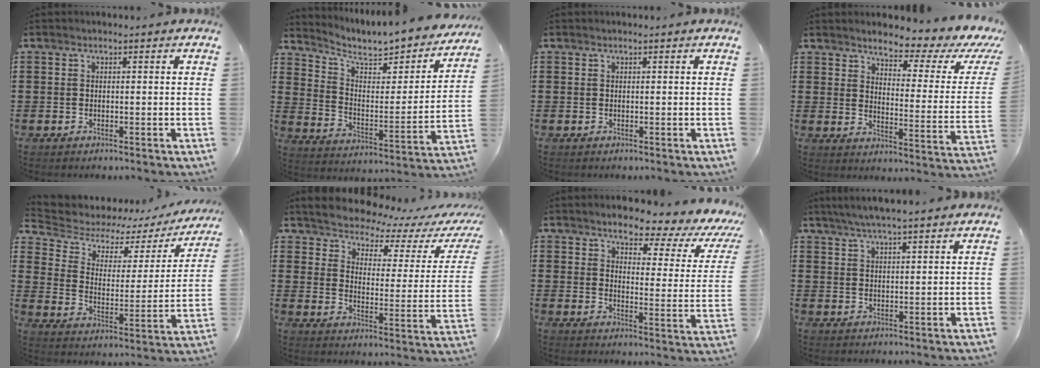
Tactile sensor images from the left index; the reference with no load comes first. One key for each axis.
{"total": 6.1, "fx": 5.4, "fy": 1.9, "fz": 2.3, "tx": -0.067, "ty": -0.047, "tz": 0.087}
{"total": 0.0}
{"total": 3.6, "fx": 3.1, "fy": 0.3, "fz": 1.8, "tx": -0.041, "ty": -0.035, "tz": 0.040}
{"total": 3.8, "fx": 2.7, "fy": 2.2, "fz": 1.4, "tx": -0.053, "ty": -0.020, "tz": 0.038}
{"total": 3.2, "fx": 3.2, "fy": 0.2, "fz": 0.1, "tx": -0.028, "ty": -0.038, "tz": 0.047}
{"total": 4.2, "fx": 3.4, "fy": 0.7, "fz": 2.4, "tx": -0.044, "ty": -0.036, "tz": 0.043}
{"total": 3.5, "fx": 3.2, "fy": -0.2, "fz": 1.5, "tx": -0.038, "ty": -0.008, "tz": 0.058}